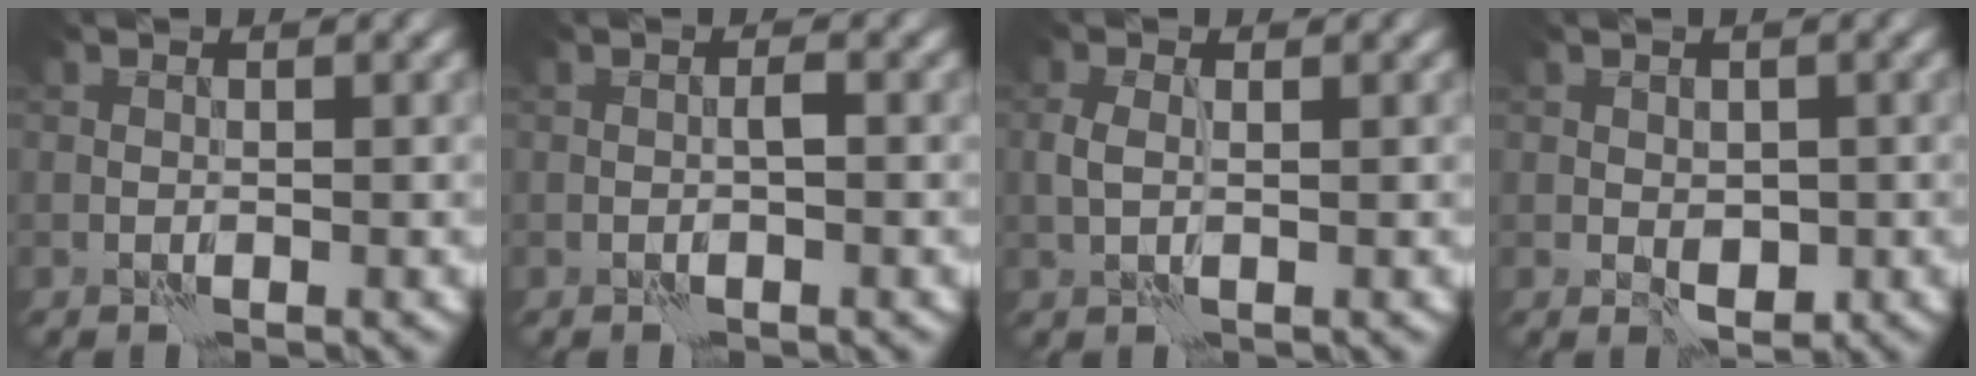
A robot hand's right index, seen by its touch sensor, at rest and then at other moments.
{"total": 0.9, "force": [-0.4, -0.2, 0.7], "torque": [-0.015, 0.005, -0.007]}
{"total": 1.0, "force": [0.1, 0.4, 0.9], "torque": [-0.026, 0.005, 0.000]}
{"total": 2.1, "force": [-0.5, 1.5, 1.4], "torque": [-0.020, -0.006, -0.007]}